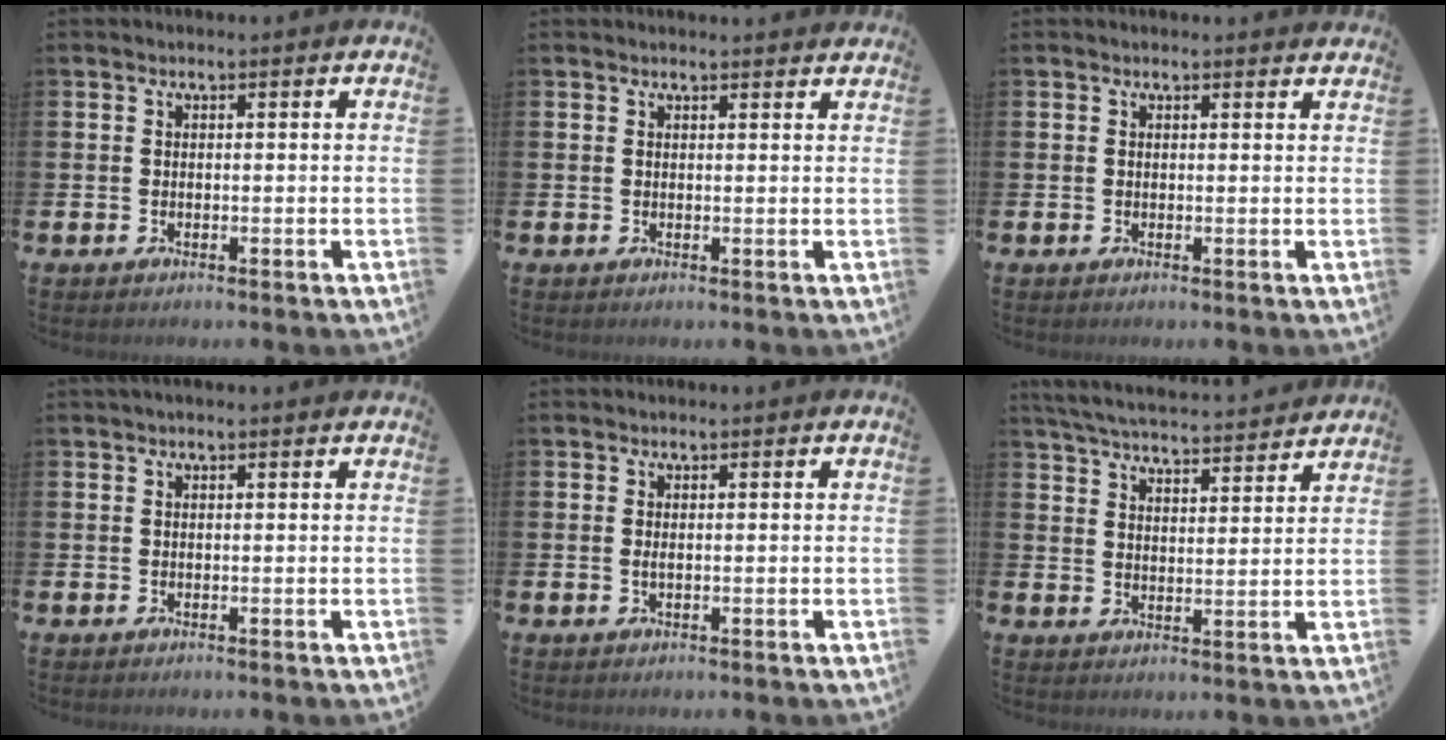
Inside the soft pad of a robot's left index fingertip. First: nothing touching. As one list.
[{"total": 0.9, "force": [0.9, 0.0, 0.1], "torque": [0.007, -0.003, 0.014]}, {"total": 0.5, "force": [0.5, 0.0, 0.1], "torque": [0.007, -0.003, 0.008]}, {"total": 0.6, "force": [0.5, 0.0, 0.3], "torque": [-0.006, 0.001, 0.008]}, {"total": 0.9, "force": [0.1, 0.2, 0.9], "torque": [-0.011, -0.002, 0.001]}, {"total": 5.7, "force": [5.6, 0.4, 0.9], "torque": [-0.035, -0.040, 0.098]}]